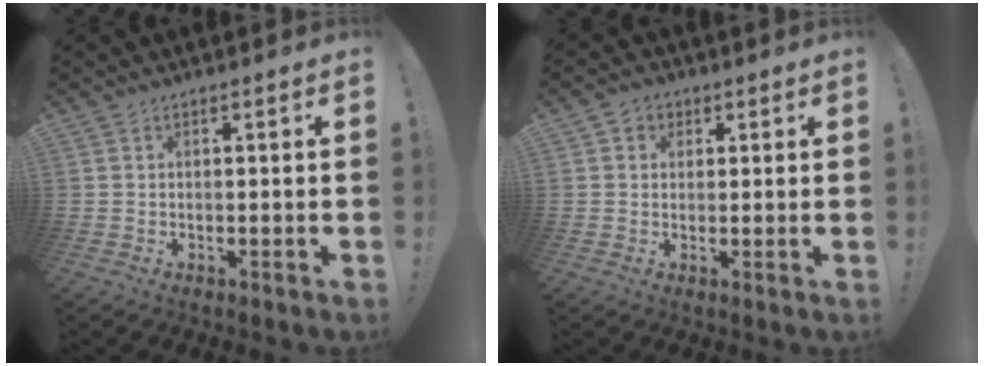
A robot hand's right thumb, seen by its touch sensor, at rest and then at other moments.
{"total": 3.3, "force": [0.8, 3.1, 0.9], "torque": [-0.015, 0.002, 0.015]}